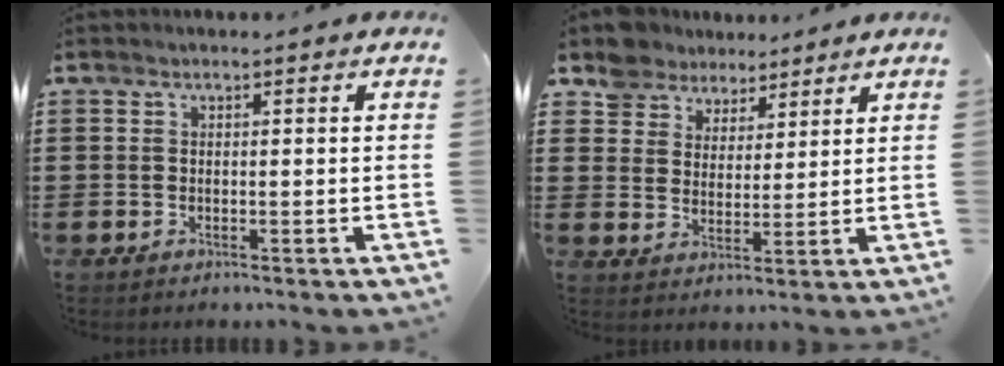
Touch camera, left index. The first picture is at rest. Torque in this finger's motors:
{"motor_torque": [-1.11, 1.02, -0.58, -0.21]}